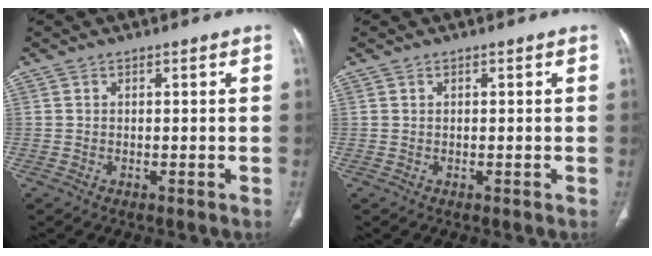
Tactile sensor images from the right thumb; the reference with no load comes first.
{"total": 0.0}